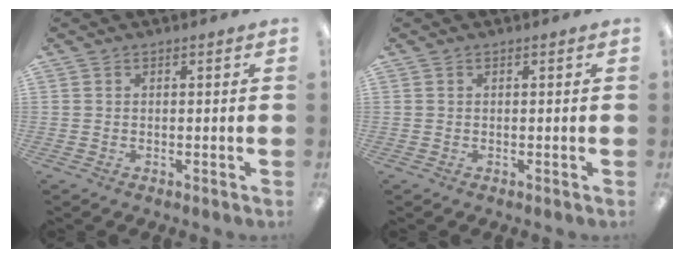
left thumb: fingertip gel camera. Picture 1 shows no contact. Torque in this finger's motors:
{"motor_torque": [0.00, 0.00, 0.18, -0.14, 0.00]}